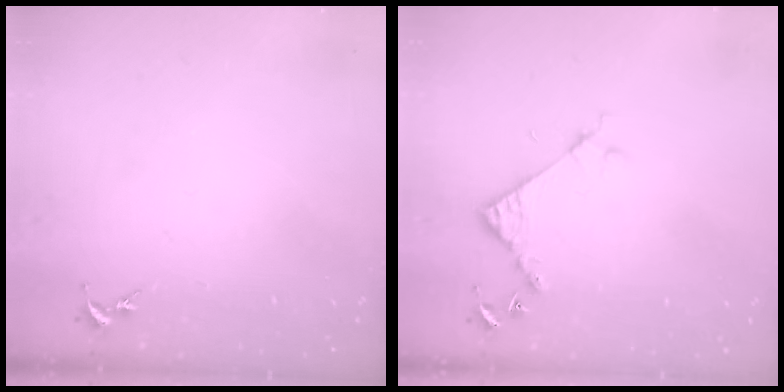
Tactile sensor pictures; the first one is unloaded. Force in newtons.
{"total": 4.5, "press": 4.5, "slide": 0.4}